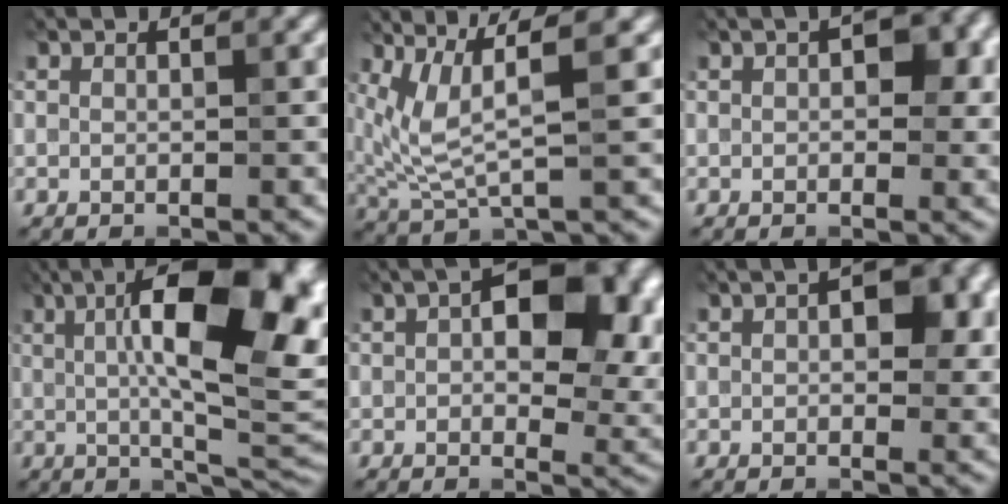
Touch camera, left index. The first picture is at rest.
{"total": 5.9, "force": [2.3, 1.3, 5.2], "torque": [-0.128, -0.003, 0.051]}
{"total": 4.8, "force": [1.2, 2.7, 3.8], "torque": [-0.048, 0.006, 0.010]}
{"total": 15.6, "force": [2.9, 5.3, 14.4], "torque": [-0.192, 0.018, 0.034]}
{"total": 13.7, "force": [3.9, 7.6, 10.7], "torque": [-0.138, 0.012, 0.059]}
{"total": 6.0, "force": [1.7, 3.2, 4.8], "torque": [-0.060, 0.010, 0.015]}